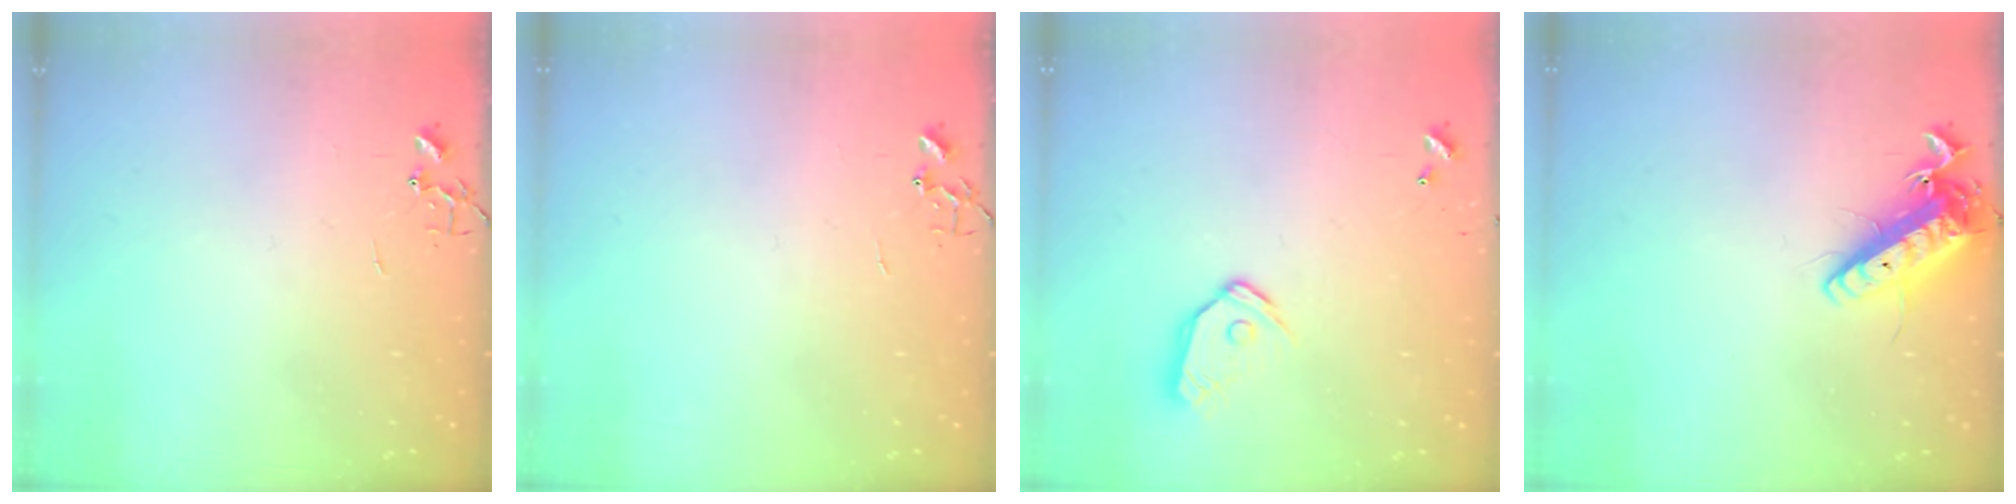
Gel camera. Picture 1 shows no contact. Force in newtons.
{"total": 0.0}
{"total": 9.8, "press": 9.8, "slide": 0.9}
{"total": 13.6, "press": 13.4, "slide": 2.3}